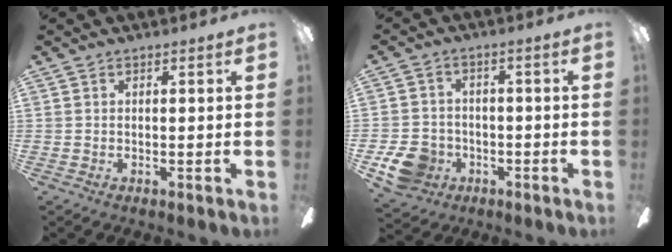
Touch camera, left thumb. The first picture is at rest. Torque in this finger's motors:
{"motor_torque": [-0.55, 0.61, -0.09, 0.18, 0.03]}